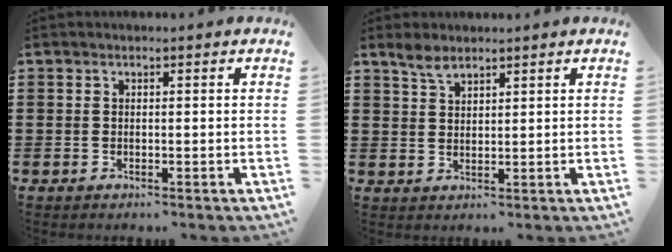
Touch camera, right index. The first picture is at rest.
{"total": 3.0, "force": [2.4, 1.1, 1.5], "torque": [-0.035, 0.002, 0.045]}